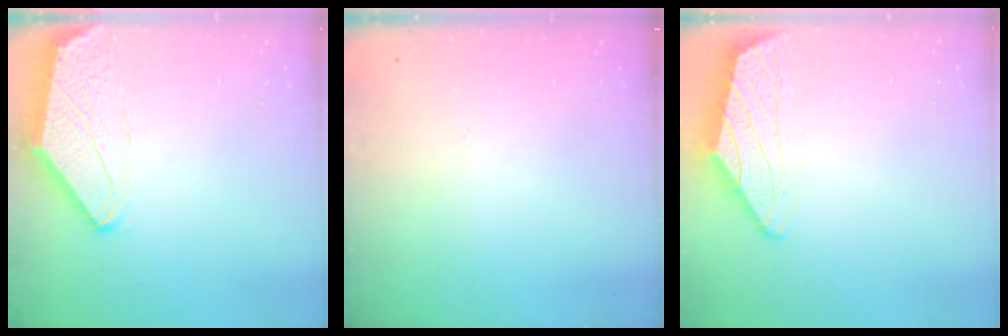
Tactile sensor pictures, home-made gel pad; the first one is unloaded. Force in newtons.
{"total": 0.0}
{"total": 0.8, "press": 0.6, "slide": 0.5}